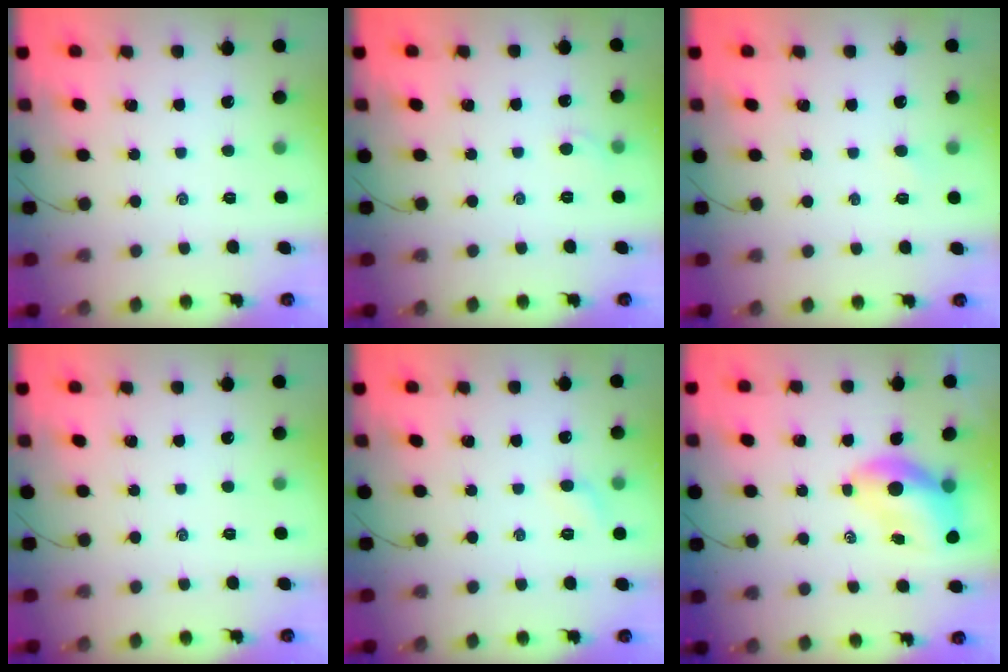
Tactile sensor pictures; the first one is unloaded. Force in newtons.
{"total": 2.9, "press": 2.8, "slide": 1.0}
{"total": 1.5, "press": 1.4, "slide": 0.6}
{"total": 0.0}
{"total": 5.0, "press": 4.7, "slide": 1.6}
{"total": 7.4, "press": 7.2, "slide": 1.5}